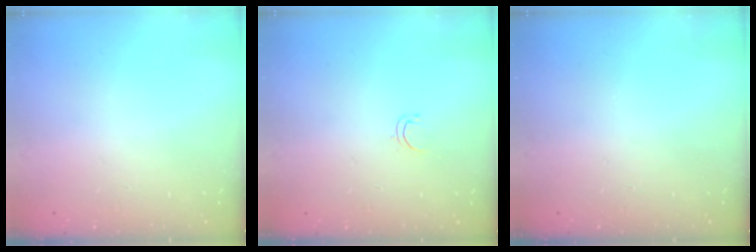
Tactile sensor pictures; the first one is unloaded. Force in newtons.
{"total": 3.3, "press": 3.2, "slide": 0.2}
{"total": 0.0}